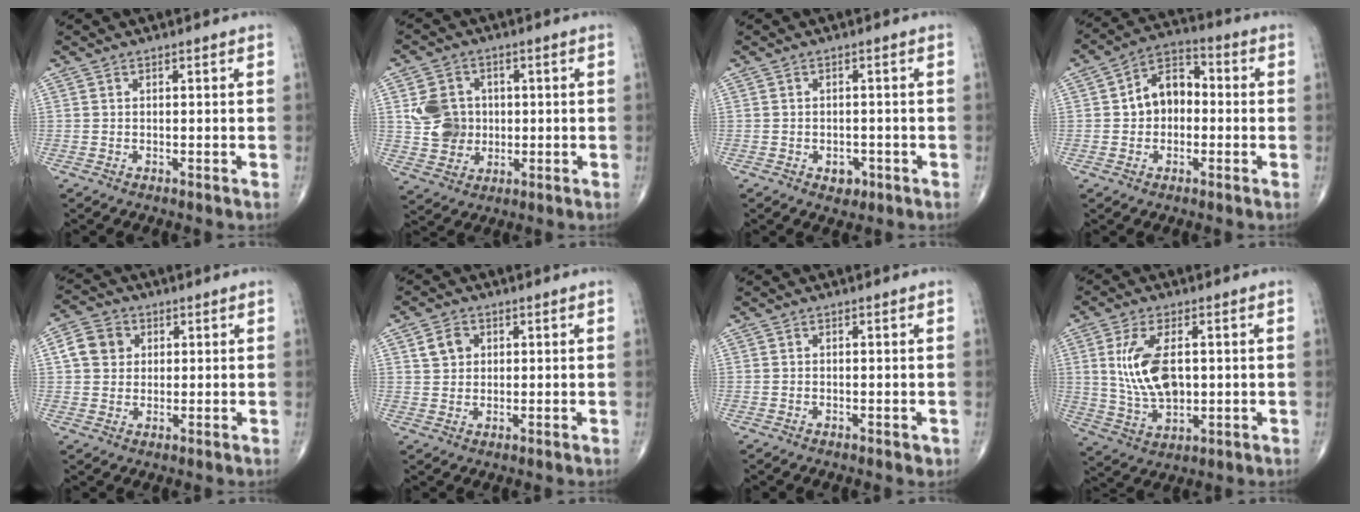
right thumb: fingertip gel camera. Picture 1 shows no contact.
{"total": 8.8, "force": [0.9, 7.8, 3.9], "torque": [-0.044, -0.001, 0.019]}
{"total": 2.7, "force": [-1.2, 2.0, 1.4], "torque": [-0.008, 0.003, -0.011]}
{"total": 9.2, "force": [0.0, 6.7, 6.3], "torque": [-0.076, 0.031, -0.013]}
{"total": 6.4, "force": [1.5, 5.5, 2.9], "torque": [-0.037, 0.003, 0.020]}
{"total": 4.1, "force": [1.4, 3.3, 1.9], "torque": [-0.018, -0.002, 0.025]}
{"total": 0.8, "force": [-0.3, 0.4, 0.6], "torque": [-0.007, -0.002, -0.004]}
{"total": 11.6, "force": [1.7, 6.2, 9.7], "torque": [-0.187, -0.009, 0.040]}